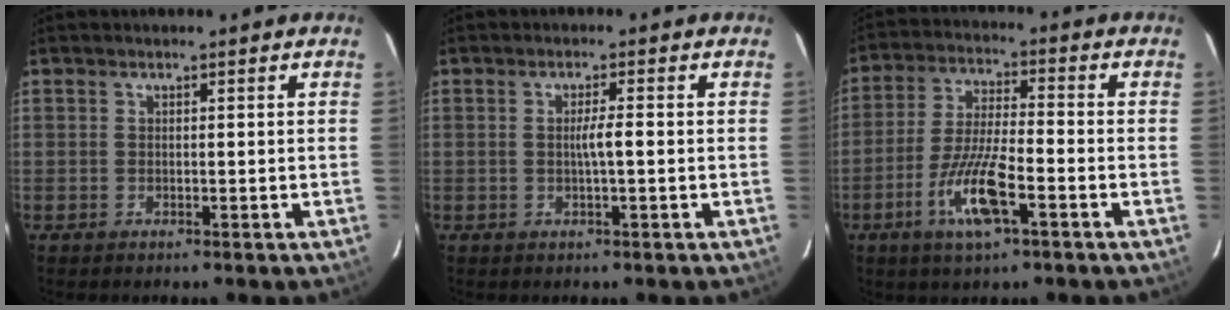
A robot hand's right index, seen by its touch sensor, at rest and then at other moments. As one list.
[{"total": 2.4, "force": [-0.2, -0.1, 2.3], "torque": [-0.043, 0.000, -0.004]}, {"total": 10.3, "force": [-4.5, 1.7, 9.1], "torque": [-0.180, -0.010, -0.083]}]